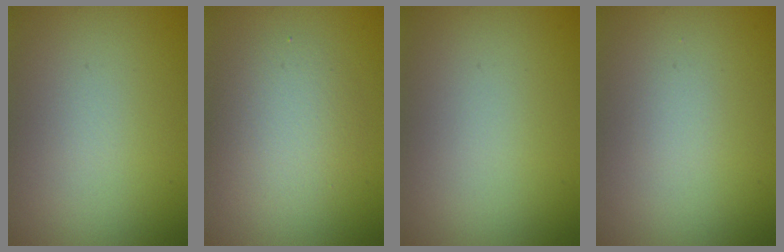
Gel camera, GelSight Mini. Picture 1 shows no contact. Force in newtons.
{"total": 3.1, "press": 3.1, "slide": 0.3}
{"total": 0.0}
{"total": 0.6, "press": 0.6, "slide": 0.0}